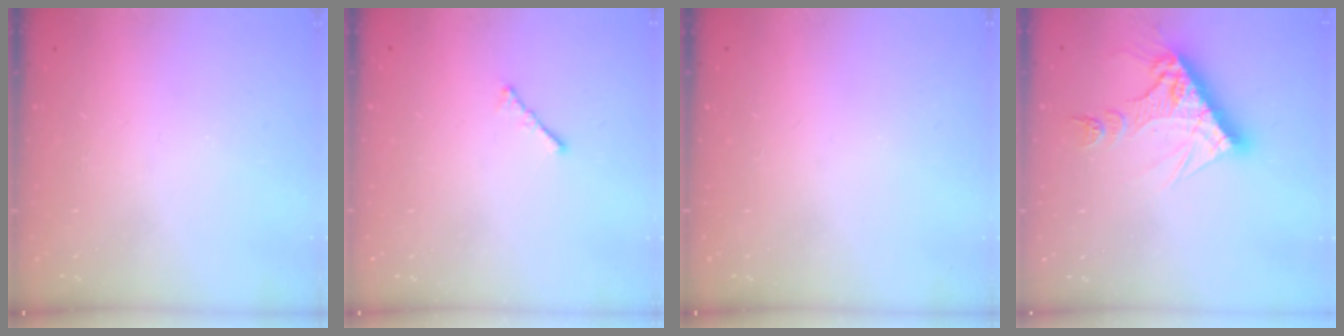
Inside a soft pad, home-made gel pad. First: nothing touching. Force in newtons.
{"total": 1.7, "press": 1.6, "slide": 0.5}
{"total": 0.0}
{"total": 12.9, "press": 12.8, "slide": 1.3}